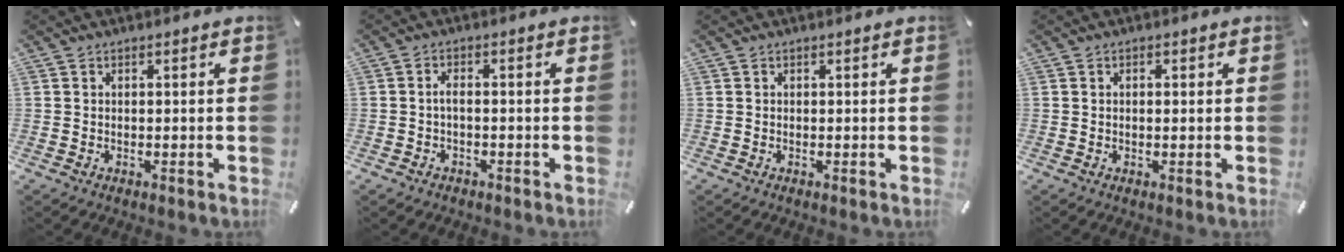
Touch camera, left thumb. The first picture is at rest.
{"total": 2.3, "force": [-1.0, 1.2, 1.7], "torque": [-0.033, 0.006, -0.021]}
{"total": 0.0}
{"total": 1.0, "force": [0.0, 0.6, 0.8], "torque": [-0.016, 0.003, -0.002]}